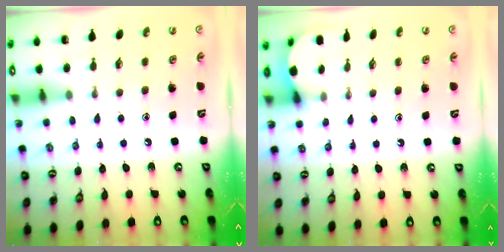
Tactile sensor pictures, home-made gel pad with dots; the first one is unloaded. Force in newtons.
{"total": 2.2, "press": 2.2, "slide": 0.2}